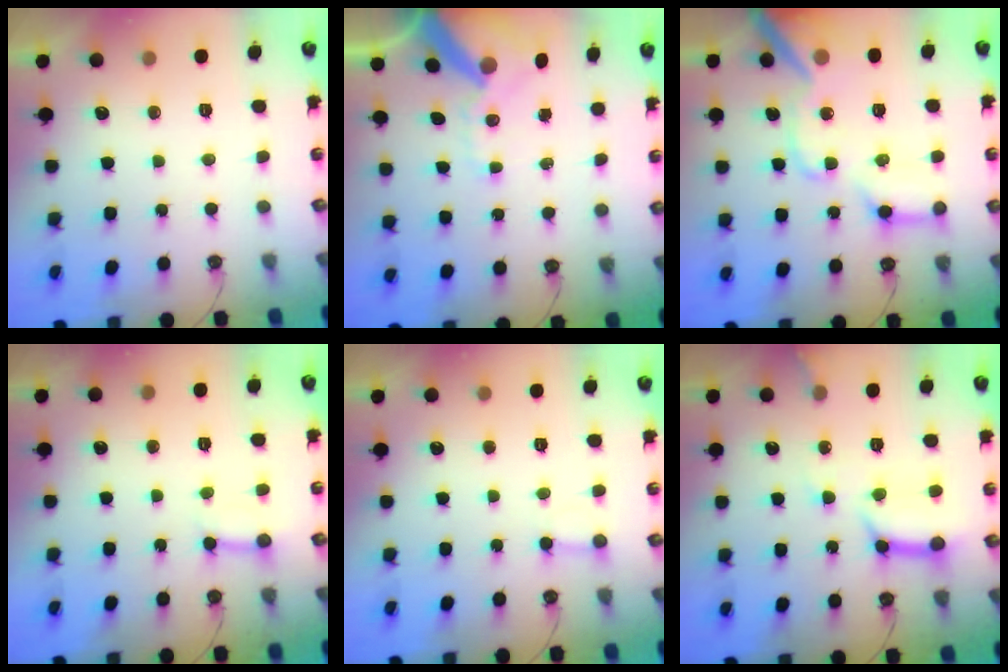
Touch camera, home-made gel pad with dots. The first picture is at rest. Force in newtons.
{"total": 12.8, "press": 12.7, "slide": 1.9}
{"total": 19.2, "press": 19.0, "slide": 2.3}
{"total": 3.3, "press": 3.3, "slide": 0.3}
{"total": 2.5, "press": 2.5, "slide": 0.1}
{"total": 12.2, "press": 12.1, "slide": 1.4}